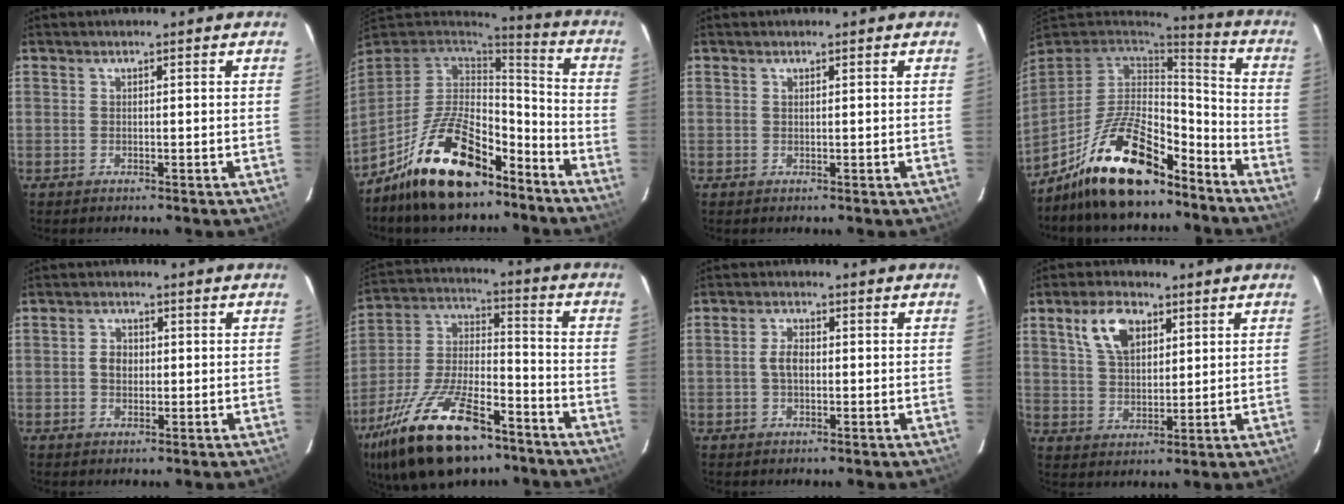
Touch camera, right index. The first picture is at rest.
{"total": 20.2, "force": [-12.9, 8.9, 12.7], "torque": [-0.252, 0.005, -0.217]}
{"total": 0.0}
{"total": 19.7, "force": [-13.6, 7.2, 12.3], "torque": [-0.247, -0.001, -0.235]}
{"total": 3.0, "force": [0.0, 2.4, 1.8], "torque": [-0.032, 0.008, 0.000]}
{"total": 24.2, "force": [-15.4, 9.8, 16.0], "torque": [-0.321, -0.011, -0.262]}
{"total": 3.4, "force": [-0.2, 2.0, 2.8], "torque": [-0.056, 0.006, -0.001]}
{"total": 8.8, "force": [4.3, 4.7, 6.1], "torque": [-0.119, 0.018, 0.082]}